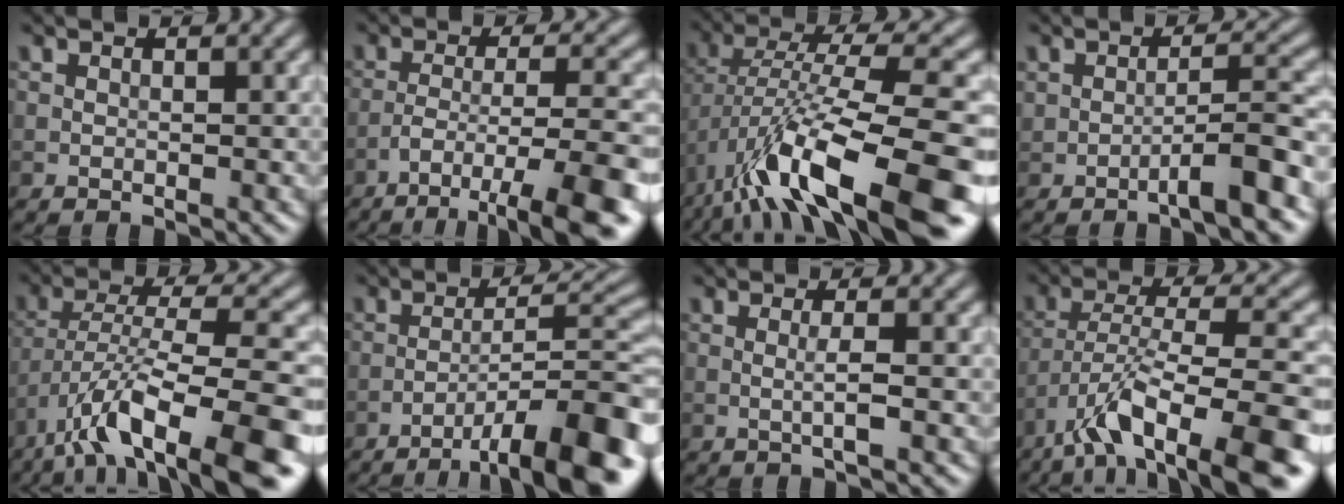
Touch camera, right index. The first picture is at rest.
{"total": 8.8, "force": [-5.3, 1.8, 6.8], "torque": [-0.107, 0.004, -0.080]}
{"total": 13.2, "force": [-6.7, 3.9, 10.7], "torque": [-0.191, 0.015, -0.117]}
{"total": 3.5, "force": [-2.0, 0.3, 2.9], "torque": [-0.045, 0.018, -0.039]}
{"total": 11.0, "force": [-6.7, 2.9, 8.2], "torque": [-0.135, 0.013, -0.122]}
{"total": 11.6, "force": [-7.2, 2.4, 8.8], "torque": [-0.131, 0.016, -0.109]}
{"total": 1.5, "force": [-0.1, 0.1, 1.5], "torque": [-0.029, 0.001, -0.007]}
{"total": 9.9, "force": [-6.2, 2.6, 7.3], "torque": [-0.119, 0.006, -0.113]}